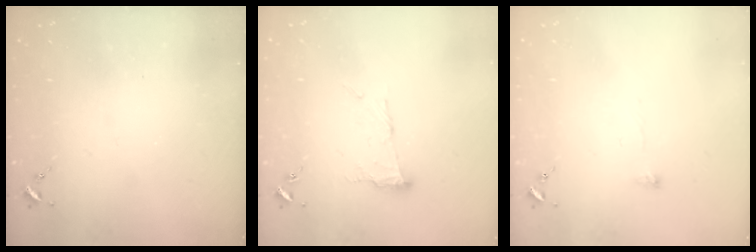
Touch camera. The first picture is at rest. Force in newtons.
{"total": 10.7, "press": 10.7, "slide": 0.3}
{"total": 5.0, "press": 5.0, "slide": 0.3}